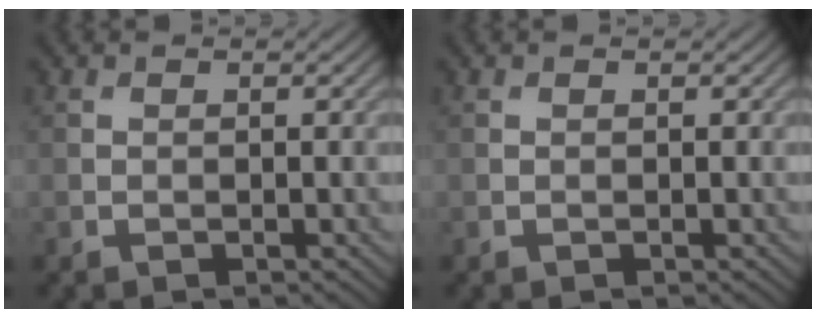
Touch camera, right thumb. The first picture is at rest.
{"total": 0.0}